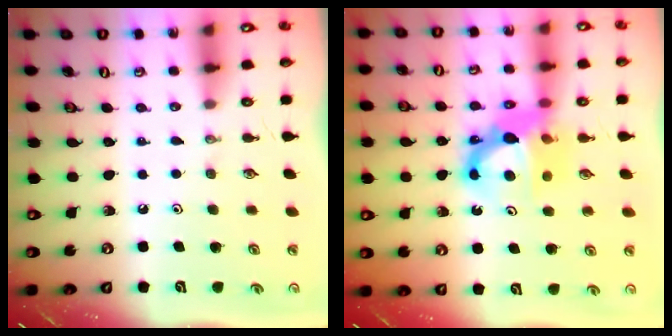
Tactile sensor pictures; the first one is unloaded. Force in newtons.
{"total": 11.5, "press": 11.5, "slide": 1.4}